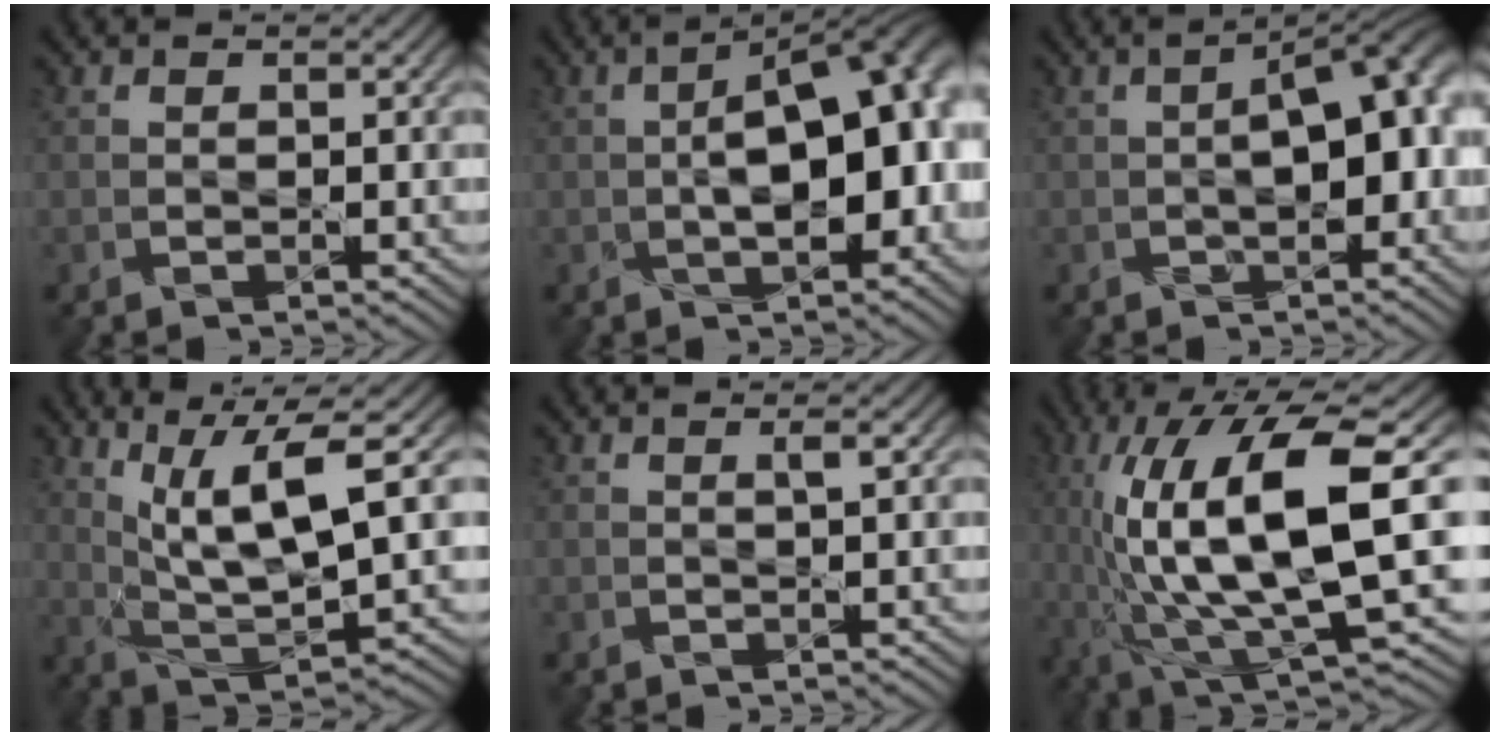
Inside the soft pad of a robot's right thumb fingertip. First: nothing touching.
{"total": 14.5, "force": [-0.4, 7.4, 12.4], "torque": [-0.161, -0.010, 0.000]}
{"total": 8.5, "force": [-0.4, 4.3, 7.3], "torque": [-0.088, -0.006, 0.000]}
{"total": 10.0, "force": [3.9, 2.1, 8.9], "torque": [-0.177, 0.012, 0.079]}
{"total": 0.7, "force": [0.4, -0.3, 0.4], "torque": [-0.008, 0.003, 0.006]}
{"total": 16.4, "force": [1.2, 4.7, 15.7], "torque": [-0.306, 0.005, 0.027]}